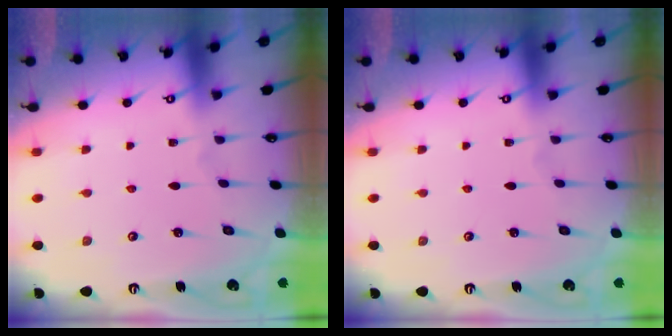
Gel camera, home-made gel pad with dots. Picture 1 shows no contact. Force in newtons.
{"total": 0.0}